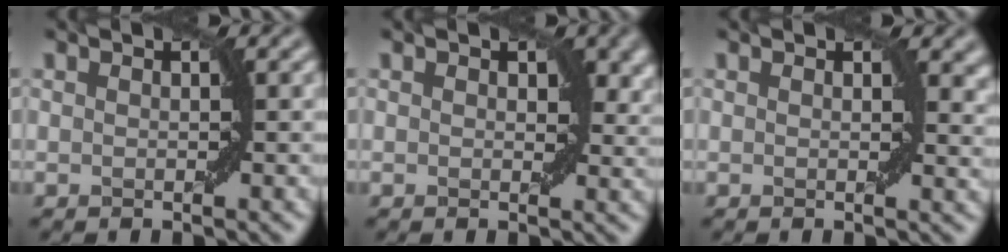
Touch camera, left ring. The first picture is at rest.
{"total": 2.6, "force": [0.9, 1.6, 1.8], "torque": [-0.021, -0.003, 0.012]}
{"total": 2.1, "force": [0.9, 1.0, 1.6], "torque": [-0.015, -0.004, 0.015]}